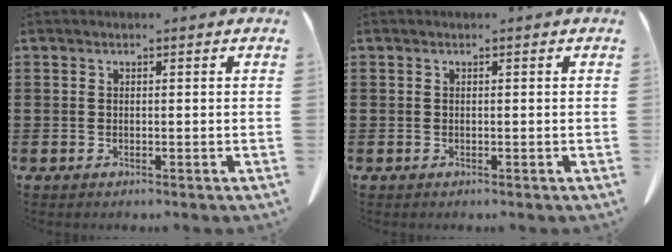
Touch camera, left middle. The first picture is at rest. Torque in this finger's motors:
{"motor_torque": [-1.64, -0.50, -0.02, -0.01]}